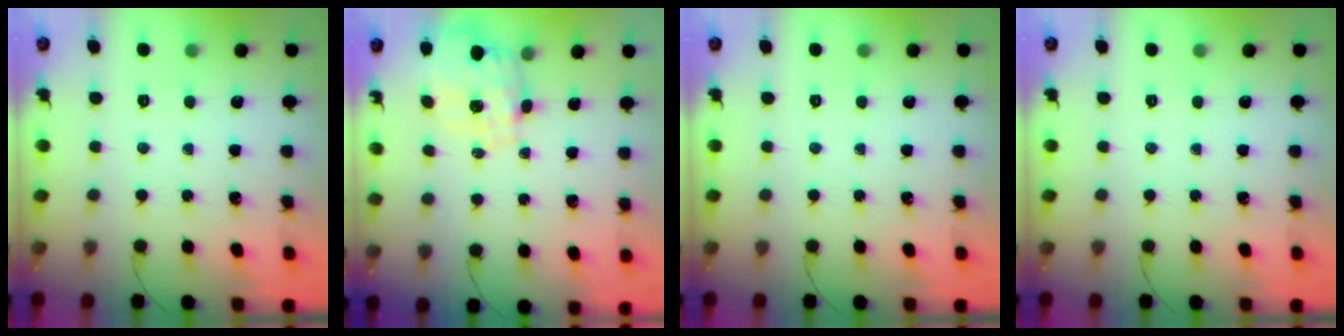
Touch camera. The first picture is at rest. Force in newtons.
{"total": 1.3, "press": 1.2, "slide": 0.5}
{"total": 0.0}
{"total": 0.0}